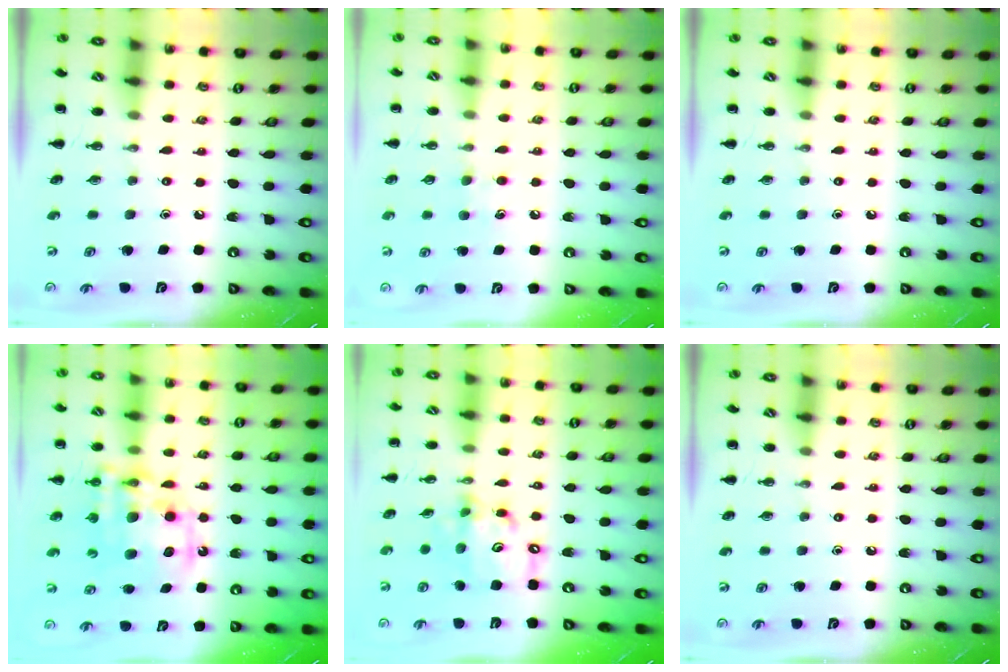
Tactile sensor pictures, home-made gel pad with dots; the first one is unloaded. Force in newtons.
{"total": 4.8, "press": 4.6, "slide": 1.5}
{"total": 0.0}
{"total": 15.7, "press": 15.3, "slide": 3.6}
{"total": 12.1, "press": 11.7, "slide": 3.2}
{"total": 0.0}